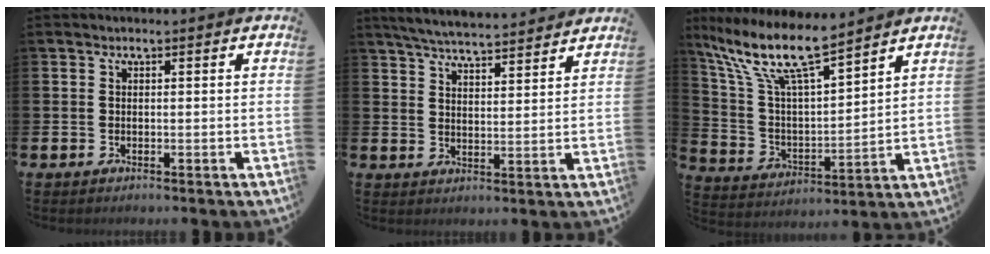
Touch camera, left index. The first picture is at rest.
{"total": 5.6, "force": [5.5, 0.1, 0.9], "torque": [-0.030, -0.036, 0.096]}
{"total": 11.4, "force": [9.4, 1.9, 6.2], "torque": [-0.162, -0.052, 0.161]}